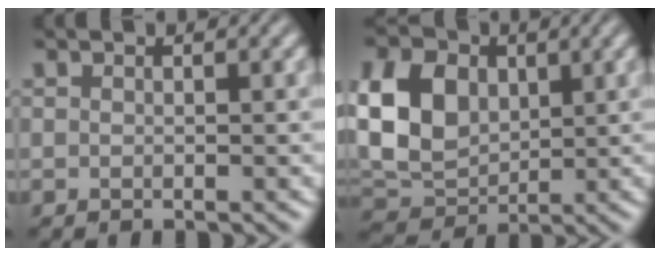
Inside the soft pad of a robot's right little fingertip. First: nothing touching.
{"total": 7.9, "force": [1.5, 5.8, 5.2], "torque": [-0.120, 0.006, 0.021]}